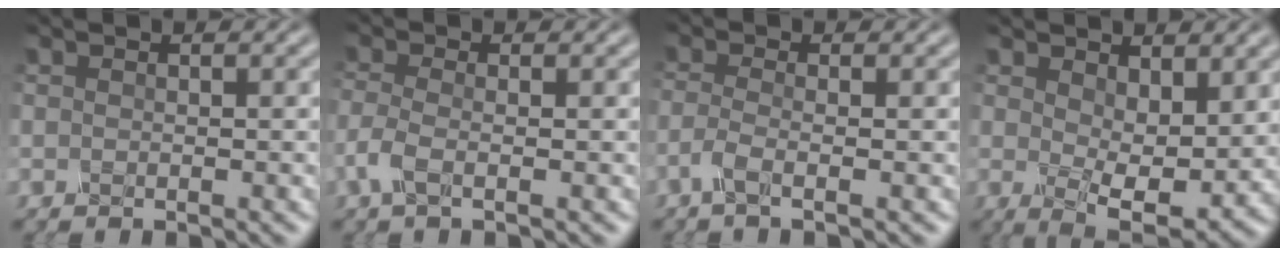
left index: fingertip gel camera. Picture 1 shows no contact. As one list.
[{"total": 1.5, "force": [-1.1, 0.1, 1.1], "torque": [-0.047, -0.002, -0.013]}, {"total": 1.7, "force": [-1.3, 0.1, 1.0], "torque": [-0.037, -0.004, -0.022]}, {"total": 5.3, "force": [1.1, 2.1, 4.8], "torque": [-0.097, -0.012, 0.041]}]